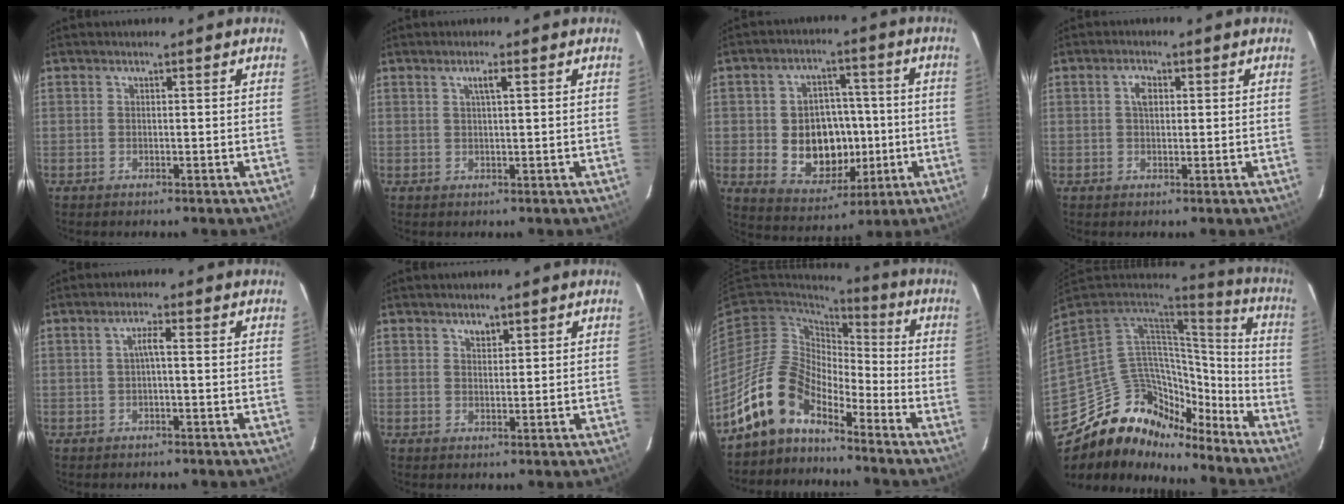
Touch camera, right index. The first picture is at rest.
{"total": 2.0, "force": [0.9, 0.0, 1.8], "torque": [-0.031, 0.003, 0.015]}
{"total": 12.7, "force": [-1.6, 9.9, 7.7], "torque": [-0.159, 0.008, -0.001]}
{"total": 2.6, "force": [0.7, 1.6, 1.9], "torque": [-0.036, 0.008, 0.012]}
{"total": 1.9, "force": [-0.2, 0.0, 1.8], "torque": [-0.035, 0.006, -0.004]}
{"total": 1.6, "force": [1.2, 0.8, 0.6], "torque": [-0.006, 0.002, 0.021]}
{"total": 12.3, "force": [-9.6, 5.6, 5.3], "torque": [-0.101, 0.020, -0.191]}
{"total": 19.8, "force": [-15.0, 11.1, 6.6], "torque": [-0.145, 0.037, -0.246]}